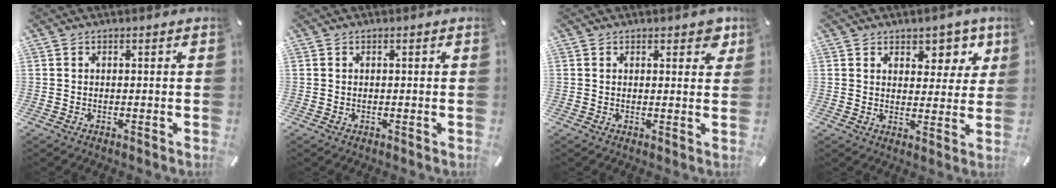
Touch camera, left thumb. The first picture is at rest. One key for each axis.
{"total": 0.0}
{"total": 3.1, "fx": 1.9, "fy": 1.7, "fz": 1.7, "tx": -0.007, "ty": -0.005, "tz": 0.027}
{"total": 6.6, "fx": 4.2, "fy": 4.6, "fz": 2.4, "tx": -0.002, "ty": -0.032, "tz": 0.066}